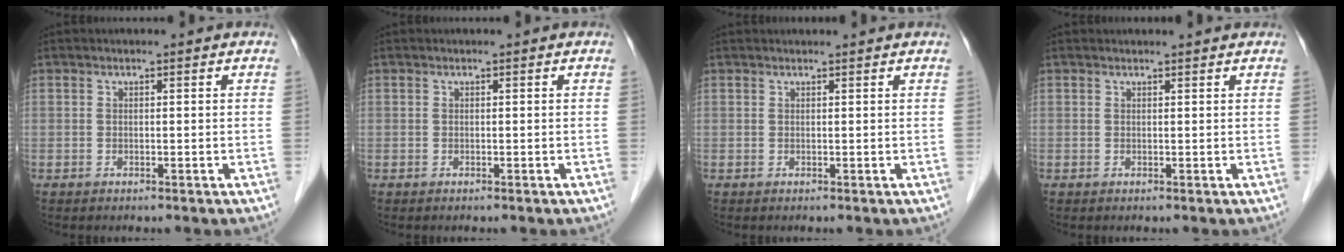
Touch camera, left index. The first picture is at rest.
{"total": 0.0}
{"total": 1.6, "force": [1.5, 0.1, 0.4], "torque": [-0.007, 0.015, 0.022]}
{"total": 2.0, "force": [2.0, 0.1, 0.3], "torque": [-0.008, 0.010, 0.023]}